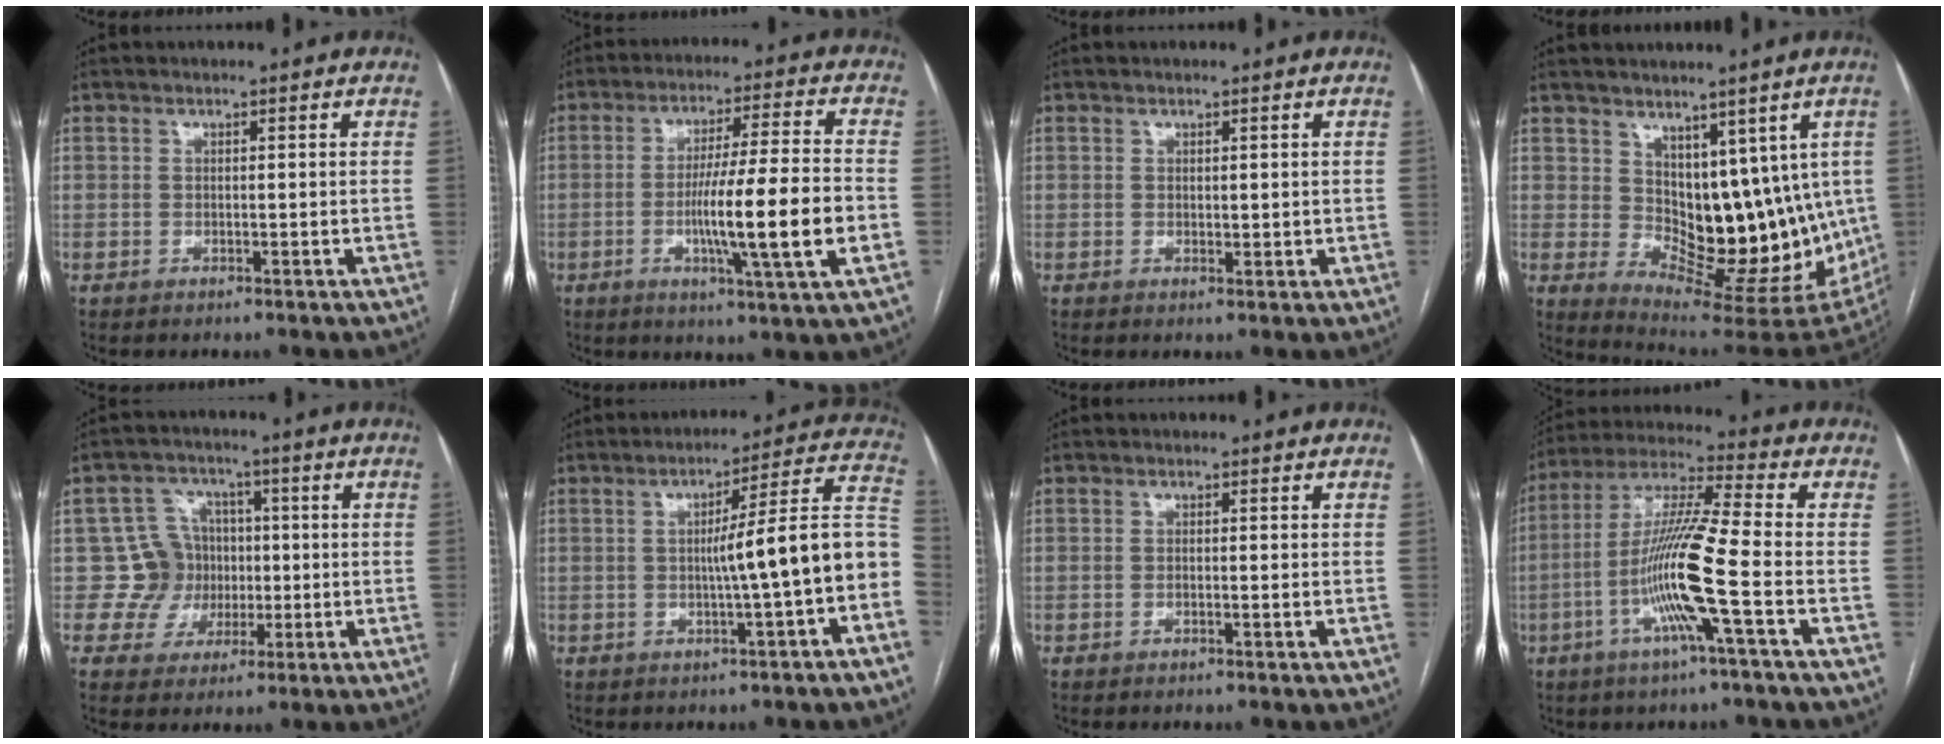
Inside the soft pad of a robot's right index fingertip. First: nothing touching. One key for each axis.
{"total": 14.0, "fx": -3.1, "fy": -0.5, "fz": 13.7, "tx": -0.230, "ty": -0.008, "tz": -0.055}
{"total": 1.1, "fx": 0.4, "fy": 0.7, "fz": 0.7, "tx": -0.008, "ty": -0.005, "tz": 0.009}
{"total": 13.5, "fx": 3.1, "fy": 7.5, "fz": 10.8, "tx": -0.138, "ty": -0.008, "tz": 0.071}
{"total": 7.5, "fx": -0.3, "fy": 7.5, "fz": 0.3, "tx": 0.008, "ty": 0.029, "tz": 0.000}
{"total": 12.7, "fx": -2.3, "fy": -0.5, "fz": 12.5, "tx": -0.160, "ty": 0.031, "tz": -0.034}
{"total": 0.6, "fx": -0.2, "fy": 0.1, "fz": 0.6, "tx": -0.012, "ty": -0.002, "tz": -0.002}
{"total": 13.6, "fx": -3.9, "fy": -0.1, "fz": 13.0, "tx": -0.260, "ty": -0.002, "tz": -0.083}